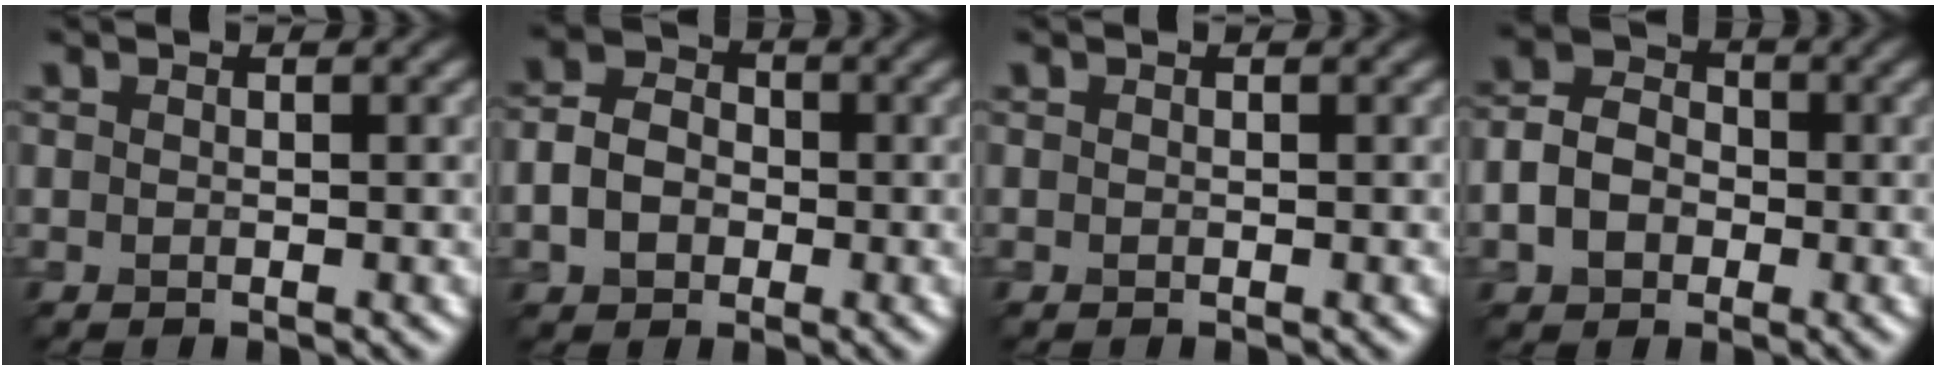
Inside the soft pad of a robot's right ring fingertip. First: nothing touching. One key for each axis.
{"total": 3.9, "fx": -0.9, "fy": 3.1, "fz": 2.2, "tx": -0.046, "ty": -0.001, "tz": -0.021}
{"total": 0.0}
{"total": 4.3, "fx": -1.2, "fy": 3.4, "fz": 2.4, "tx": -0.049, "ty": -0.001, "tz": -0.028}